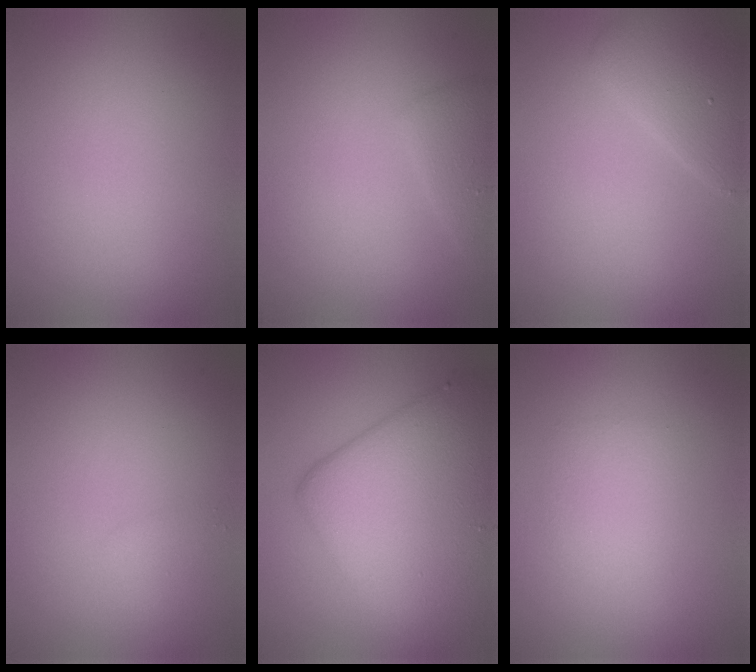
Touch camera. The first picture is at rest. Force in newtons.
{"total": 2.0, "press": 2.0, "slide": 0.2}
{"total": 3.9, "press": 3.9, "slide": 0.1}
{"total": 0.8, "press": 0.8, "slide": 0.0}
{"total": 10.4, "press": 10.4, "slide": 0.4}
{"total": 1.9, "press": 1.9, "slide": 0.1}